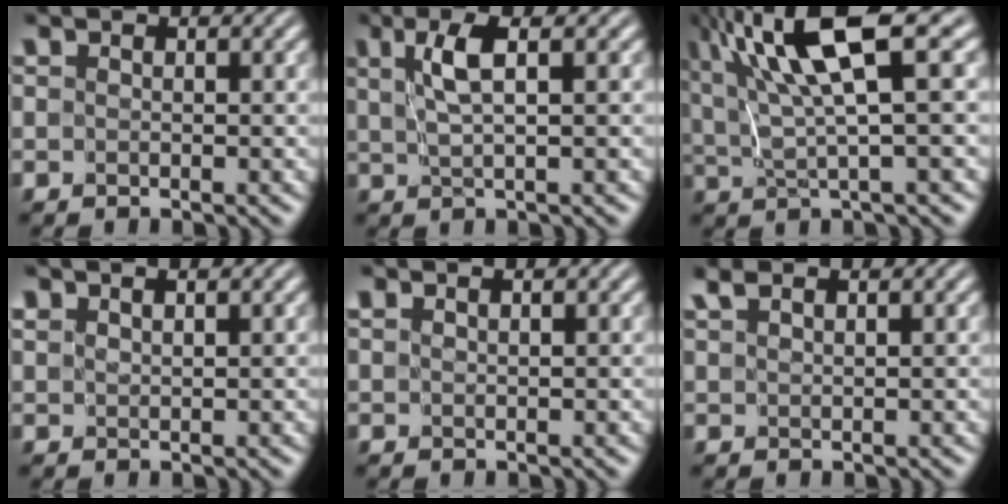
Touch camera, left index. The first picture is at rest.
{"total": 3.3, "force": [1.4, 0.5, 2.9], "torque": [-0.057, 0.004, 0.028]}
{"total": 9.9, "force": [4.4, 1.7, 8.7], "torque": [-0.158, 0.017, 0.085]}
{"total": 2.0, "force": [1.7, 0.4, 0.9], "torque": [-0.003, 0.006, 0.019]}
{"total": 1.2, "force": [1.1, 0.2, 0.6], "torque": [-0.006, -0.002, 0.015]}
{"total": 1.8, "force": [1.6, 0.1, 0.8], "torque": [-0.015, 0.006, 0.031]}